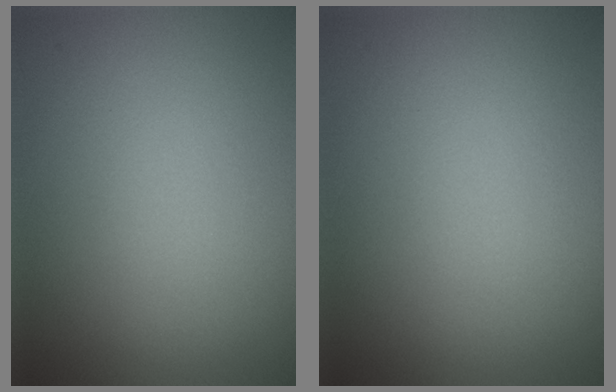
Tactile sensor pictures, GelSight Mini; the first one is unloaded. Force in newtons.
{"total": 0.0}